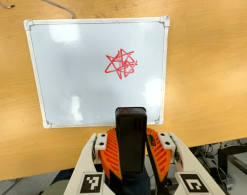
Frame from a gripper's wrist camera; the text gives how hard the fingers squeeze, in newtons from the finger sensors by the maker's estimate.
{"total": 10.0, "left": 8.2, "right": 11.9}